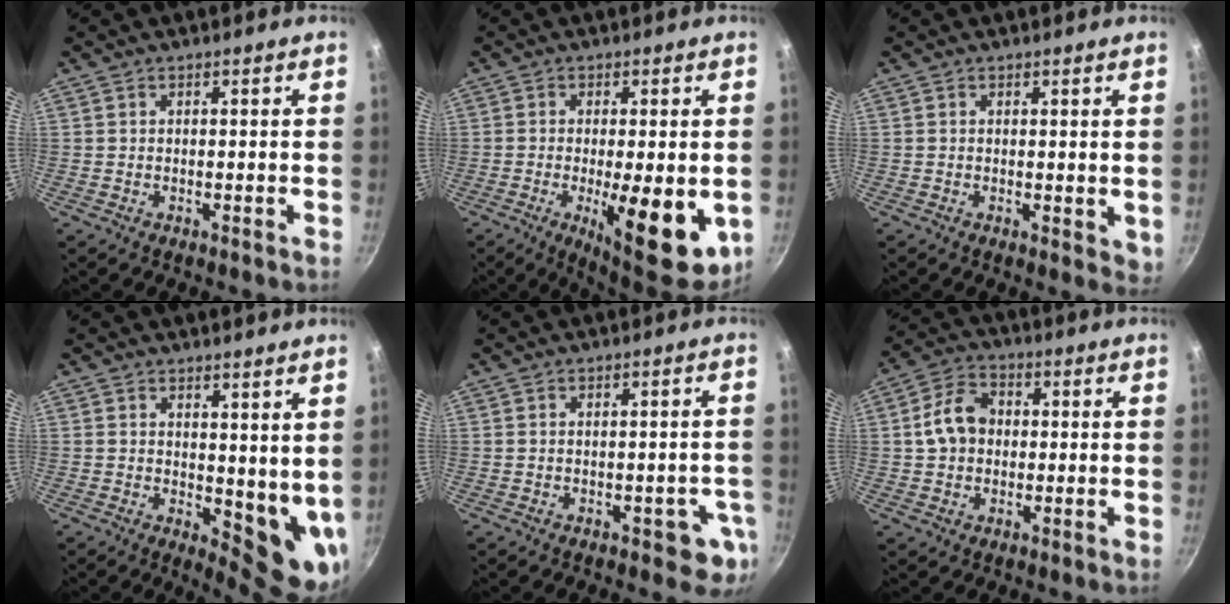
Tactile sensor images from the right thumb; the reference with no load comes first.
{"total": 14.1, "force": [-3.3, 4.5, 12.9], "torque": [-0.164, -0.003, -0.037]}
{"total": 2.9, "force": [0.6, 1.5, 2.4], "torque": [-0.027, -0.005, 0.008]}
{"total": 8.7, "force": [2.7, 4.4, 7.1], "torque": [-0.072, -0.029, 0.044]}
{"total": 5.3, "force": [-1.8, 3.0, 4.1], "torque": [-0.021, 0.011, -0.017]}
{"total": 8.4, "force": [0.3, 6.5, 5.2], "torque": [-0.075, 0.021, -0.005]}